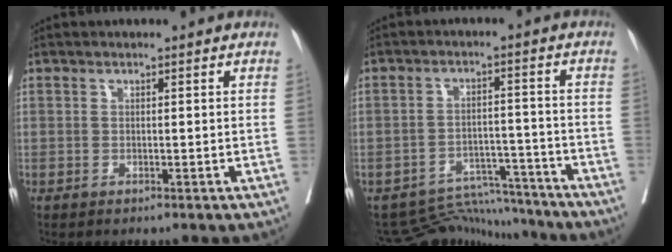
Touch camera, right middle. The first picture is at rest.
{"total": 6.3, "force": [-5.8, 1.0, -2.0], "torque": [0.035, 0.022, -0.087]}